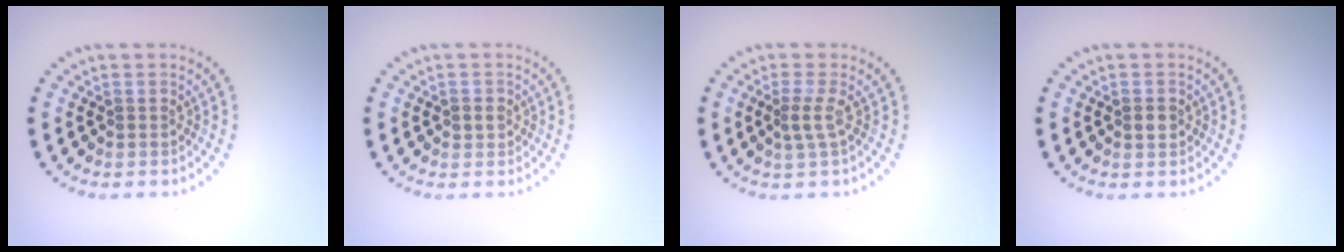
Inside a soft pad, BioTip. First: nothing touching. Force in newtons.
{"total": 1.1, "press": 1.0, "slide": 0.3}
{"total": 1.6, "press": 1.1, "slide": 1.2}
{"total": 1.1, "press": 1.0, "slide": 0.3}